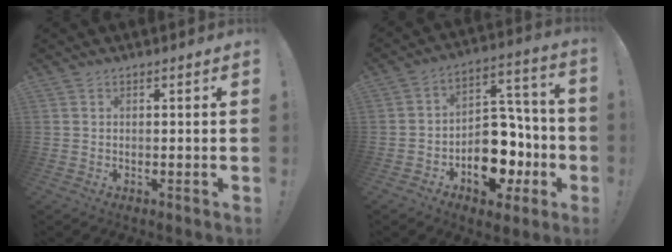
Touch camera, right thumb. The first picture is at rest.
{"total": 16.0, "force": [-7.0, 11.4, 8.7], "torque": [-0.083, 0.056, -0.101]}